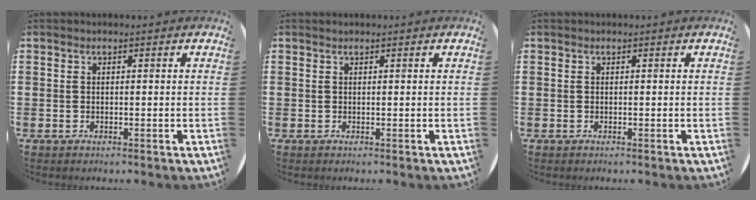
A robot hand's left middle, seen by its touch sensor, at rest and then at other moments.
{"total": 0.0}
{"total": 0.0}